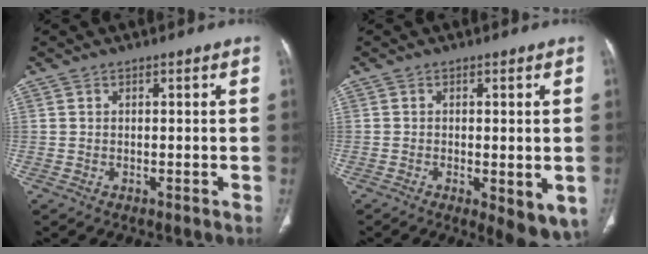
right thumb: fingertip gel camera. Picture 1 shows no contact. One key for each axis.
{"total": 7.8, "fx": -2.4, "fy": 3.0, "fz": 6.8, "tx": -0.087, "ty": -0.016, "tz": -0.030}